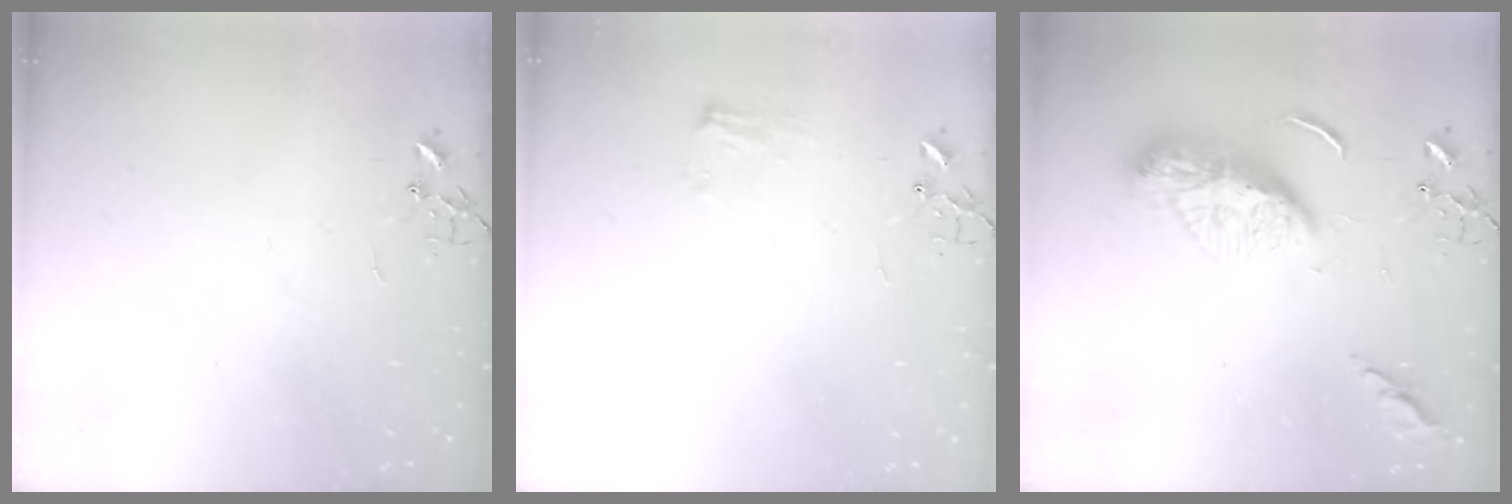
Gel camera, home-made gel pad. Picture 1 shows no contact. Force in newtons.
{"total": 6.8, "press": 6.8, "slide": 0.8}
{"total": 13.3, "press": 13.2, "slide": 1.3}